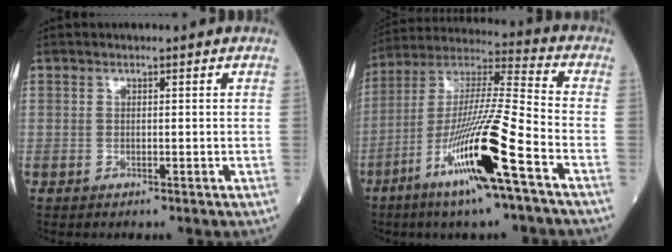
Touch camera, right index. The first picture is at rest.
{"total": 17.6, "force": [-7.9, -0.2, 15.7], "torque": [-0.318, -0.024, -0.149]}